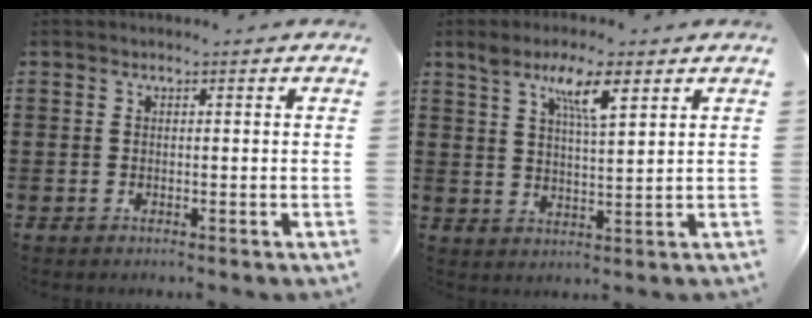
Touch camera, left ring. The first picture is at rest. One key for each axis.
{"total": 6.5, "fx": 3.7, "fy": 1.3, "fz": 5.2, "tx": -0.102, "ty": 0.003, "tz": 0.060}